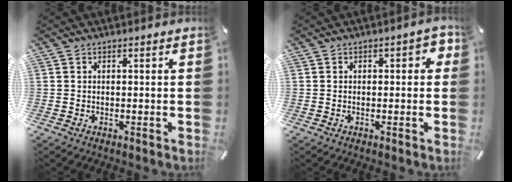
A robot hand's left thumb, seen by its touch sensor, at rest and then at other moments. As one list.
[{"total": 2.9, "force": [0.1, 1.5, 2.5], "torque": [-0.031, 0.003, -0.003]}]